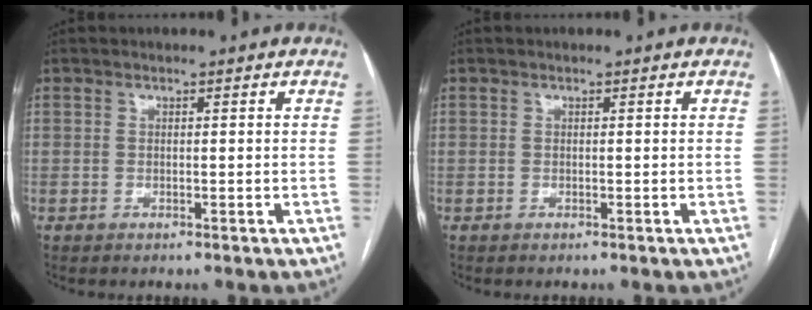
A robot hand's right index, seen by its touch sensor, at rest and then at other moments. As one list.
[{"total": 0.0}]